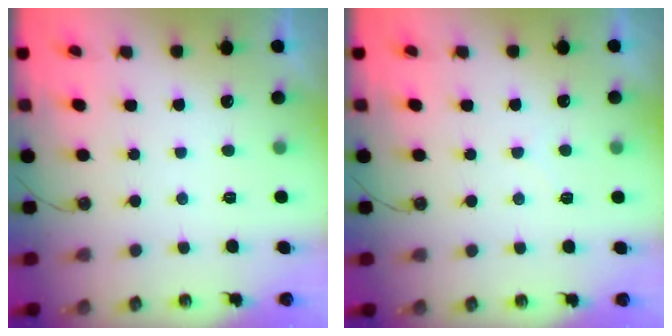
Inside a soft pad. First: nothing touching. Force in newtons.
{"total": 4.4, "press": 4.3, "slide": 0.5}